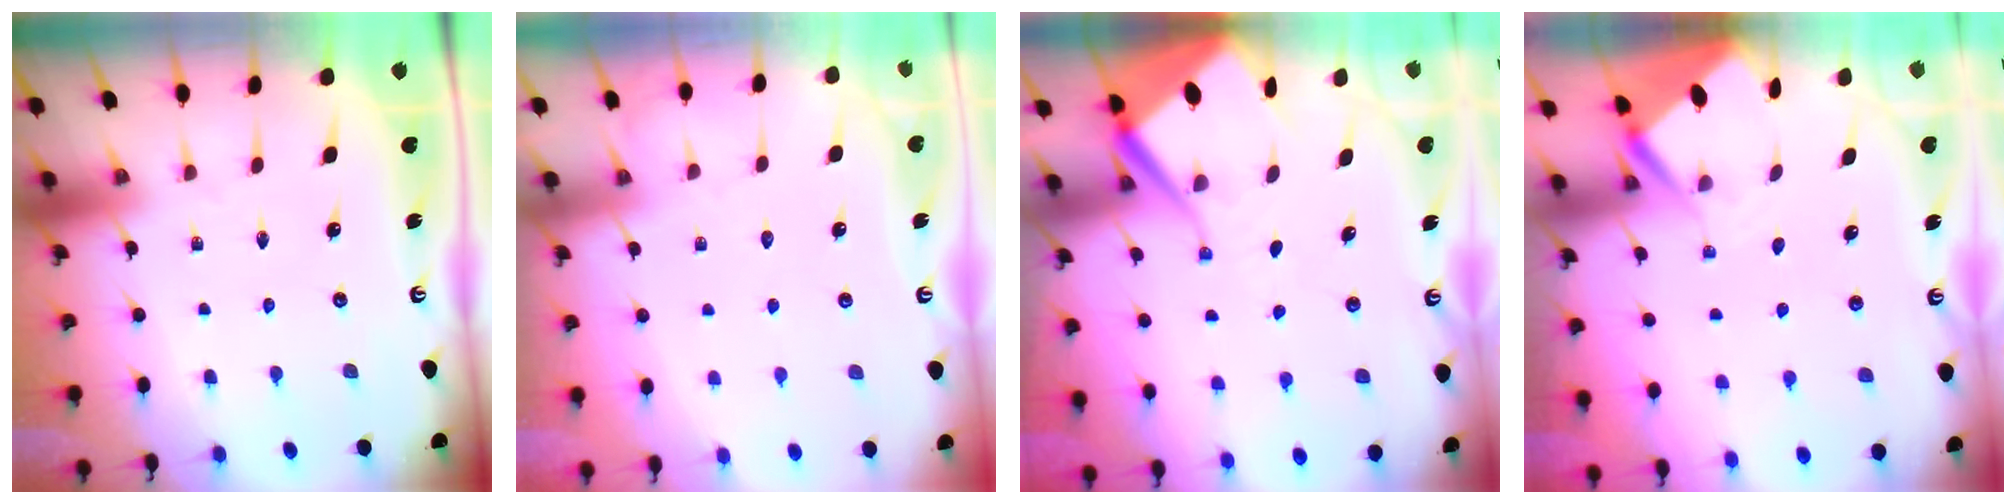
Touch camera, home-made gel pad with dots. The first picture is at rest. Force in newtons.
{"total": 2.9, "press": 2.8, "slide": 0.4}
{"total": 8.7, "press": 8.6, "slide": 0.8}
{"total": 3.6, "press": 3.6, "slide": 0.3}